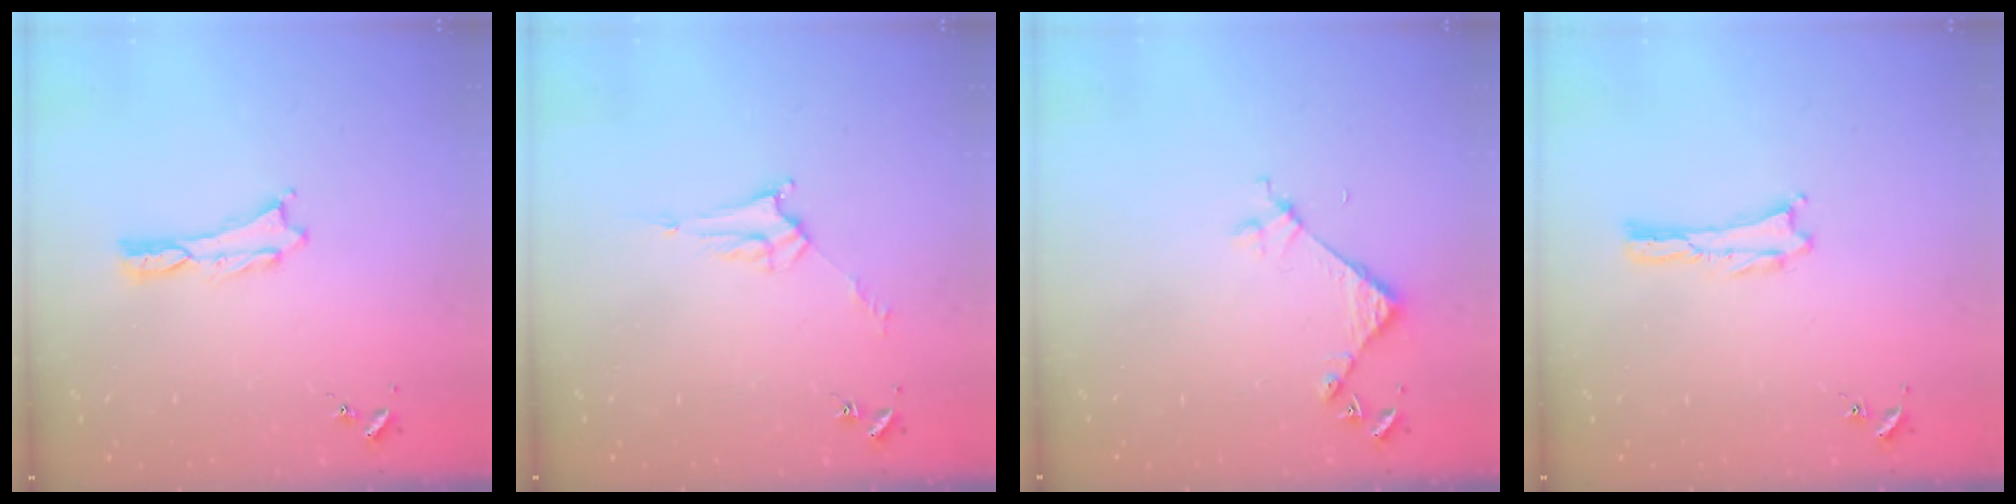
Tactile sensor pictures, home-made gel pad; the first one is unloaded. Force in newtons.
{"total": 3.8, "press": 3.8, "slide": 0.3}
{"total": 4.2, "press": 4.2, "slide": 0.3}
{"total": 0.0}